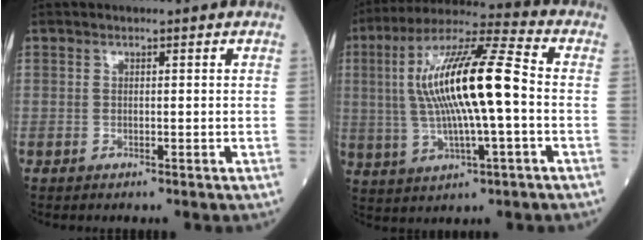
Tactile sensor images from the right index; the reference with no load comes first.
{"total": 16.5, "force": [0.4, 2.1, 16.4], "torque": [-0.318, 0.019, 0.006]}